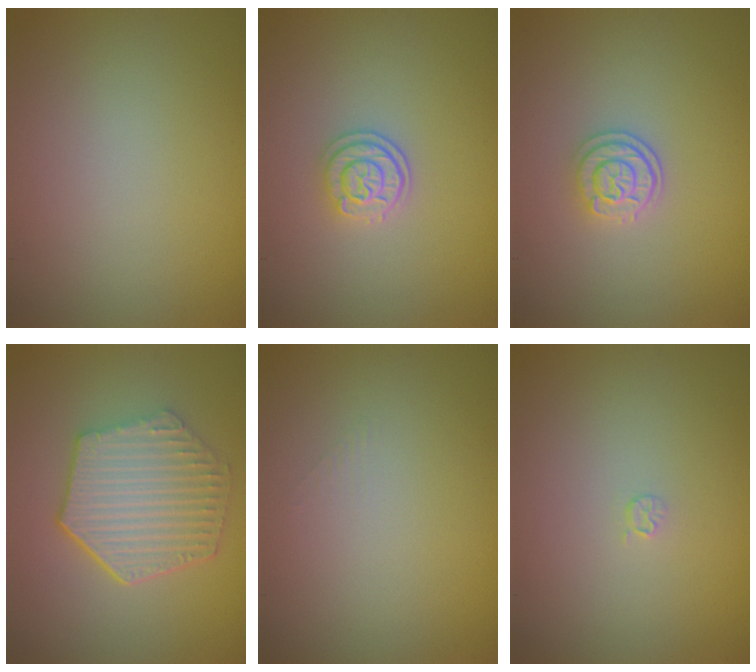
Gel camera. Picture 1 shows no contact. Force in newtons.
{"total": 2.4, "press": 2.1, "slide": 1.1}
{"total": 2.4, "press": 2.1, "slide": 1.1}
{"total": 6.5, "press": 4.8, "slide": 4.3}
{"total": 0.6, "press": 0.6, "slide": 0.0}
{"total": 0.6, "press": 0.3, "slide": 0.6}